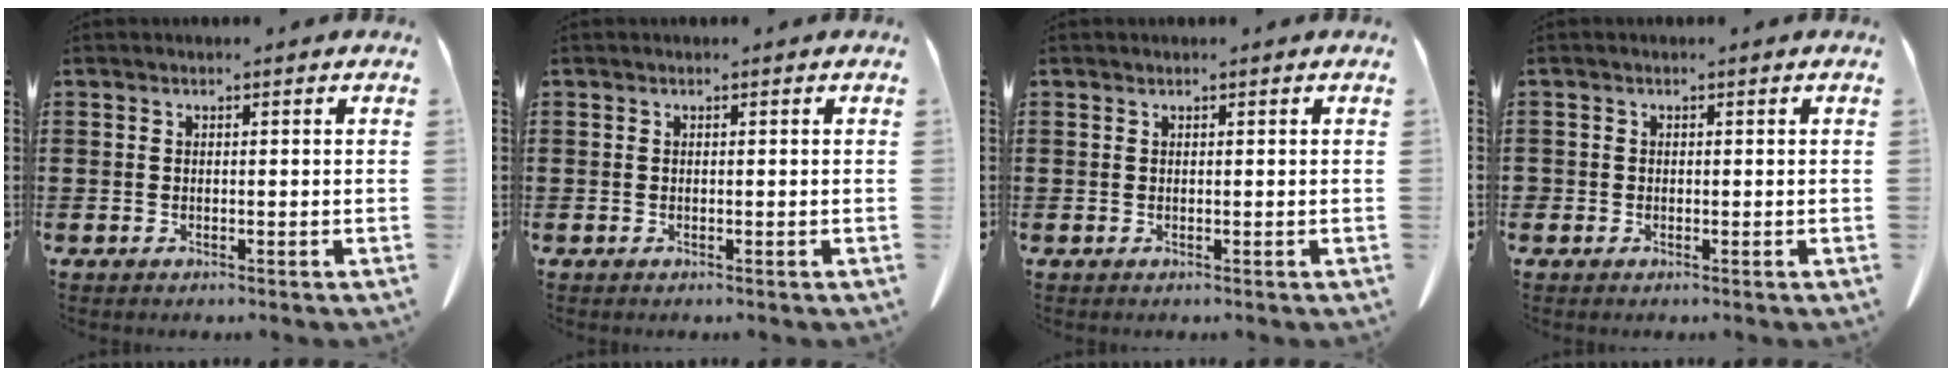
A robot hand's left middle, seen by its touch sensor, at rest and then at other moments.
{"total": 0.0}
{"total": 0.0}
{"total": 0.6, "force": [-0.1, 0.6, 0.0], "torque": [-0.002, 0.003, -0.002]}